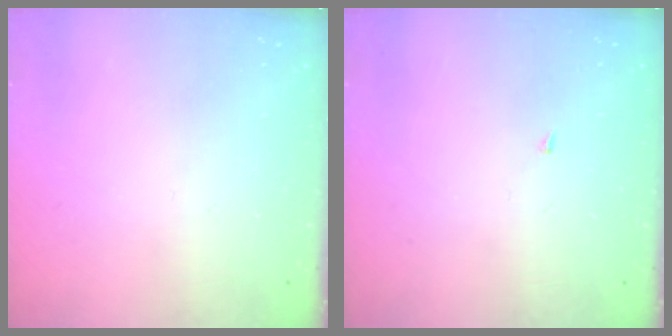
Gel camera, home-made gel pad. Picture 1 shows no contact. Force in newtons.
{"total": 1.4, "press": 1.3, "slide": 0.1}